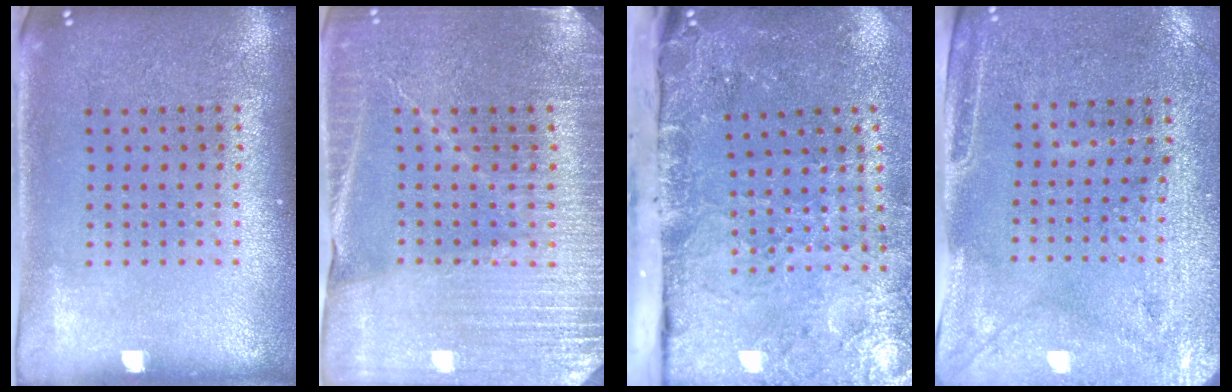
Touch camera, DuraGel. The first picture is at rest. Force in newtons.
{"total": 3.6, "press": 3.5, "slide": 0.9}
{"total": 4.7, "press": 3.6, "slide": 3.1}
{"total": 3.0, "press": 2.5, "slide": 1.5}